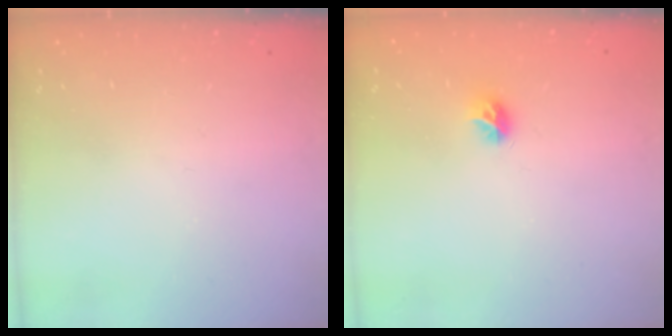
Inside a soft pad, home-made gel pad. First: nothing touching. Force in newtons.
{"total": 5.8, "press": 5.8, "slide": 0.5}